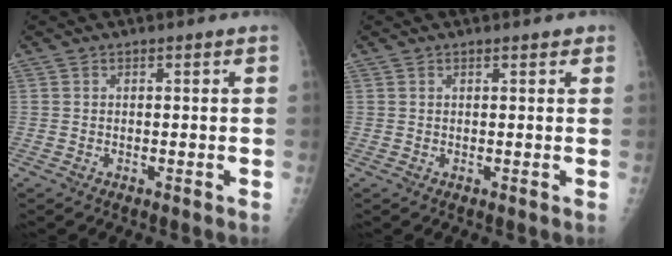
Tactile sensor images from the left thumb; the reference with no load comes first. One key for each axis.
{"total": 1.1, "fx": 0.7, "fy": 0.4, "fz": 0.7, "tx": -0.008, "ty": -0.001, "tz": 0.006}